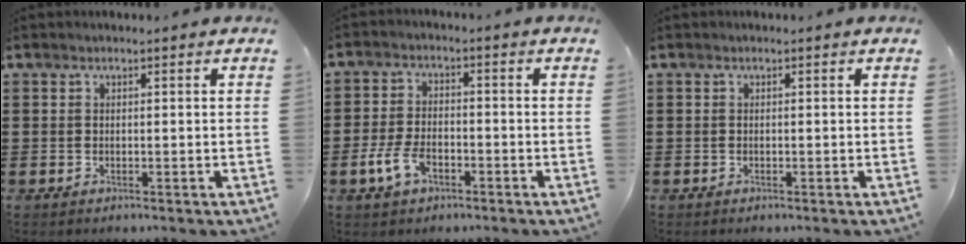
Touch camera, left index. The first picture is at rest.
{"total": 5.4, "force": [-2.6, 2.9, 3.8], "torque": [-0.089, 0.002, -0.054]}
{"total": 0.0}